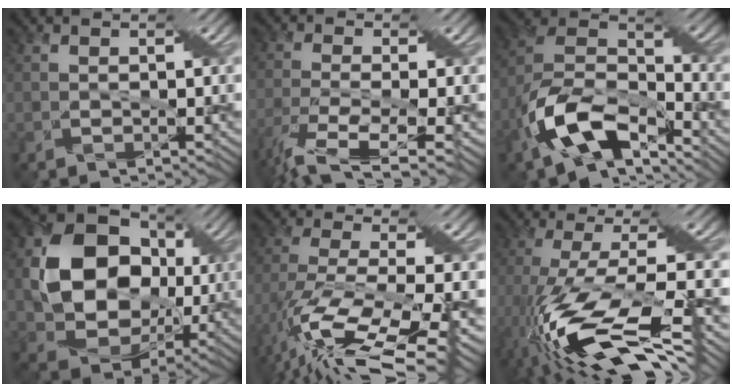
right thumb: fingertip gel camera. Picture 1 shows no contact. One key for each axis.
{"total": 9.1, "fx": -5.5, "fy": 1.8, "fz": 7.1, "tx": -0.166, "ty": -0.020, "tz": -0.102}
{"total": 12.5, "fx": -7.1, "fy": 5.8, "fz": 8.6, "tx": -0.193, "ty": -0.009, "tz": -0.147}
{"total": 15.0, "fx": 1.8, "fy": 11.6, "fz": 9.3, "tx": -0.192, "ty": -0.027, "tz": 0.045}
{"total": 14.0, "fx": -7.4, "fy": 3.7, "fz": 11.3, "tx": -0.270, "ty": -0.016, "tz": -0.127}
{"total": 16.6, "fx": -7.2, "fy": 4.2, "fz": 14.3, "tx": -0.320, "ty": -0.013, "tz": -0.128}